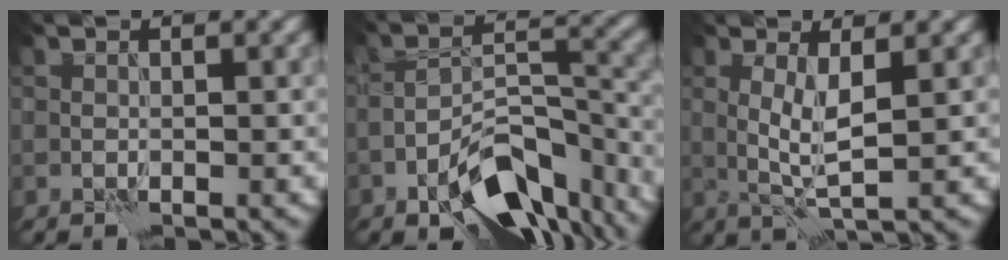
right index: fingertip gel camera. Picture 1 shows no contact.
{"total": 10.1, "force": [-6.4, 4.4, 6.4], "torque": [-0.100, -0.001, -0.110]}
{"total": 3.0, "force": [0.4, 0.5, 2.9], "torque": [-0.059, -0.002, 0.010]}